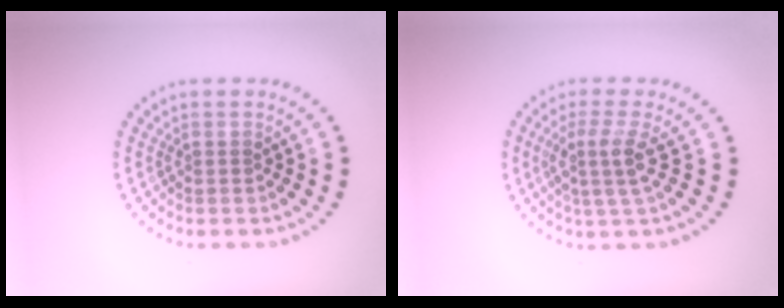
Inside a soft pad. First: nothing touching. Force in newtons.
{"total": 3.0, "press": 2.3, "slide": 1.9}